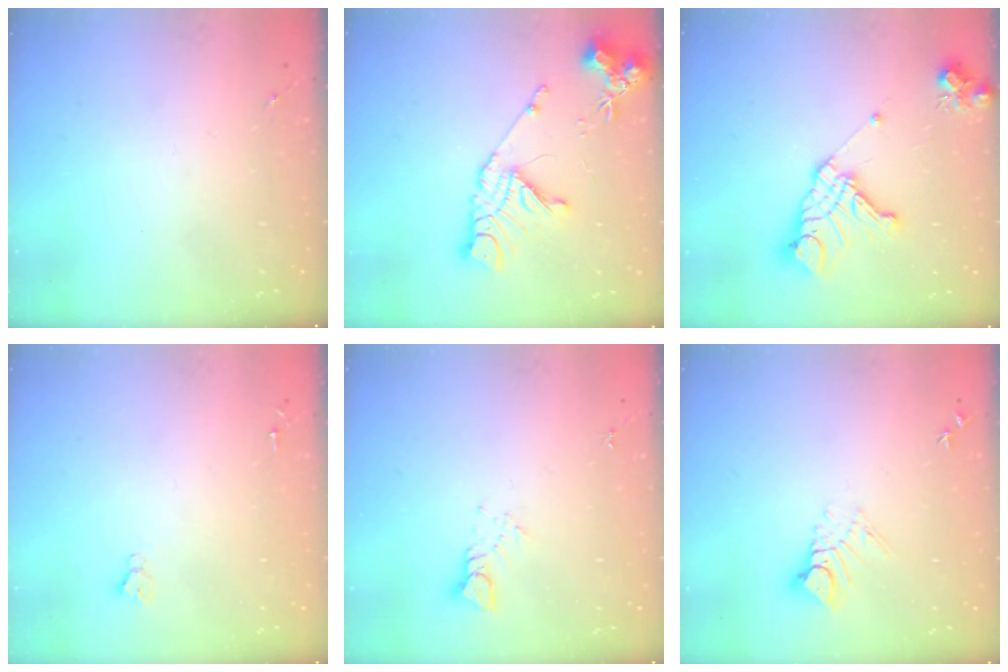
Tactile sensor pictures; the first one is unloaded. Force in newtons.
{"total": 15.4, "press": 15.3, "slide": 1.8}
{"total": 15.8, "press": 15.7, "slide": 1.7}
{"total": 2.7, "press": 2.7, "slide": 0.0}
{"total": 3.8, "press": 3.8, "slide": 0.3}
{"total": 7.4, "press": 7.3, "slide": 0.9}